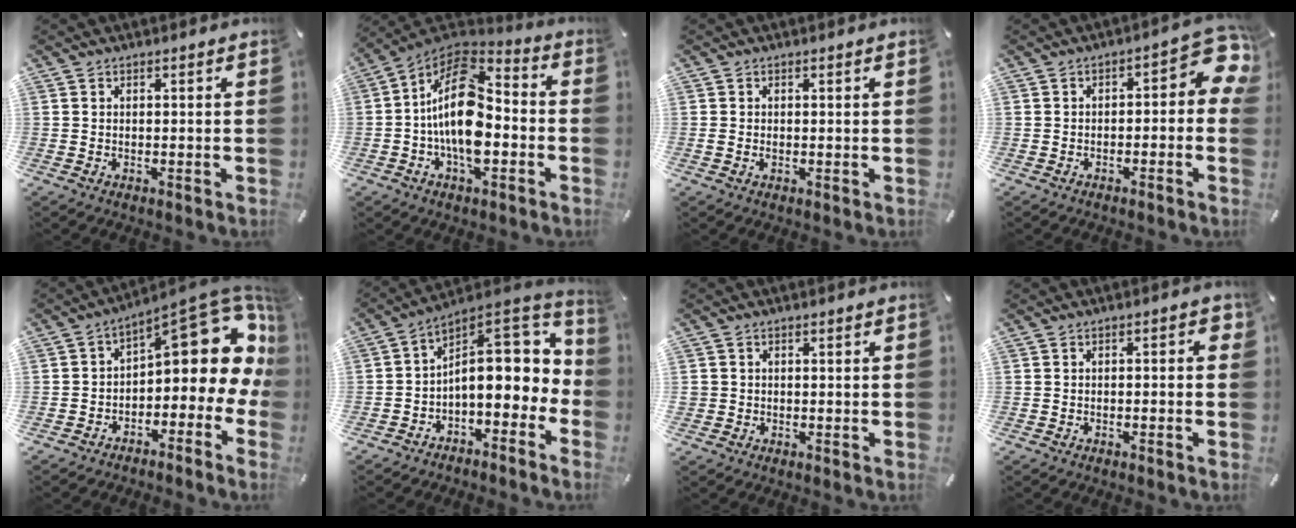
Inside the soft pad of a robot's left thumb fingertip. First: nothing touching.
{"total": 17.7, "force": [-2.9, 10.5, 14.0], "torque": [-0.276, 0.002, -0.052]}
{"total": 1.0, "force": [-0.1, 0.6, 0.7], "torque": [-0.015, 0.000, -0.002]}
{"total": 7.2, "force": [0.6, 3.6, 6.2], "torque": [-0.074, -0.018, 0.004]}
{"total": 15.1, "force": [6.8, 7.0, 11.5], "torque": [-0.139, -0.061, 0.110]}
{"total": 13.6, "force": [1.4, 8.3, 10.7], "torque": [-0.130, -0.024, 0.021]}
{"total": 1.5, "force": [0.4, 1.4, 0.1], "torque": [-0.001, 0.005, 0.006]}
{"total": 1.8, "force": [-0.5, 0.8, 1.5], "torque": [-0.025, 0.006, -0.009]}